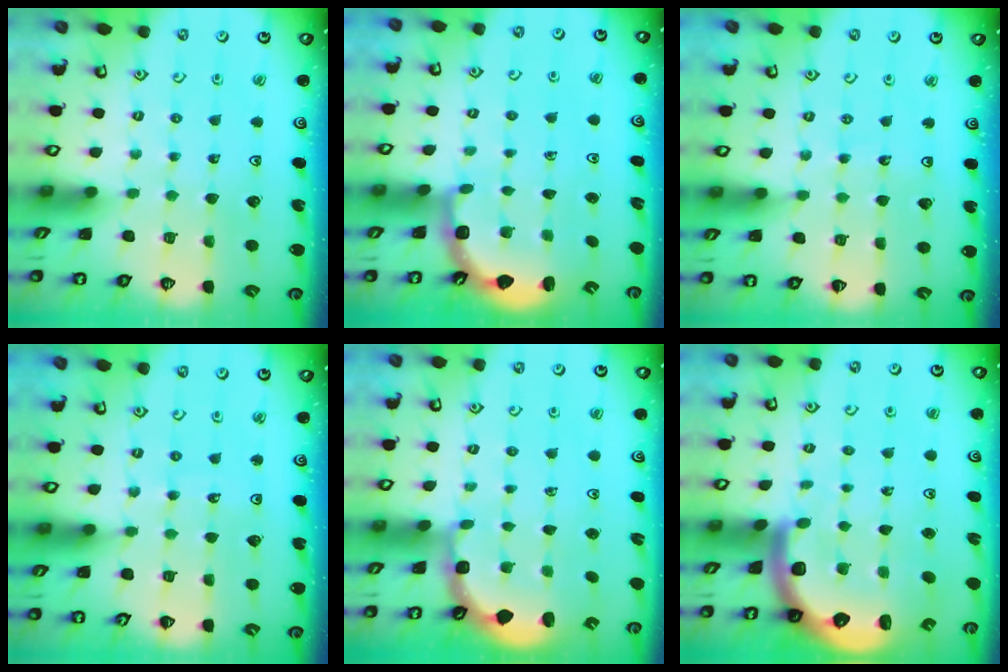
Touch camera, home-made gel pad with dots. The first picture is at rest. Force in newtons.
{"total": 3.3, "press": 2.5, "slide": 2.2}
{"total": 3.3, "press": 3.3, "slide": 0.3}
{"total": 5.1, "press": 5.1, "slide": 0.5}
{"total": 2.7, "press": 2.1, "slide": 1.7}
{"total": 5.9, "press": 5.6, "slide": 1.7}